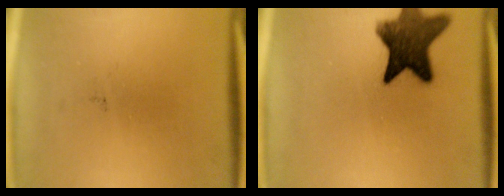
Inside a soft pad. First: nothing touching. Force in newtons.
{"total": 11.8}